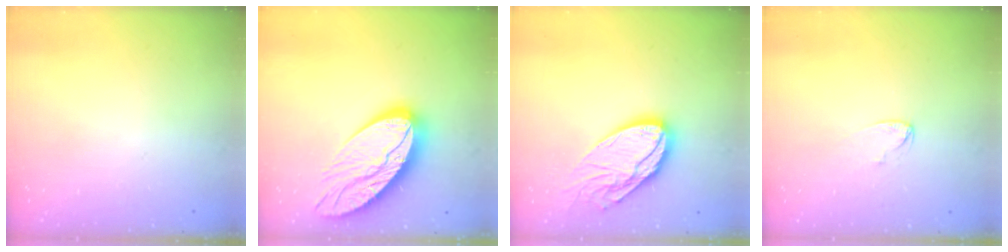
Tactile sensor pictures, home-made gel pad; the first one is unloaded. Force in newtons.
{"total": 18.9, "press": 18.9, "slide": 1.5}
{"total": 15.8, "press": 15.7, "slide": 1.4}
{"total": 2.4, "press": 2.4, "slide": 0.2}